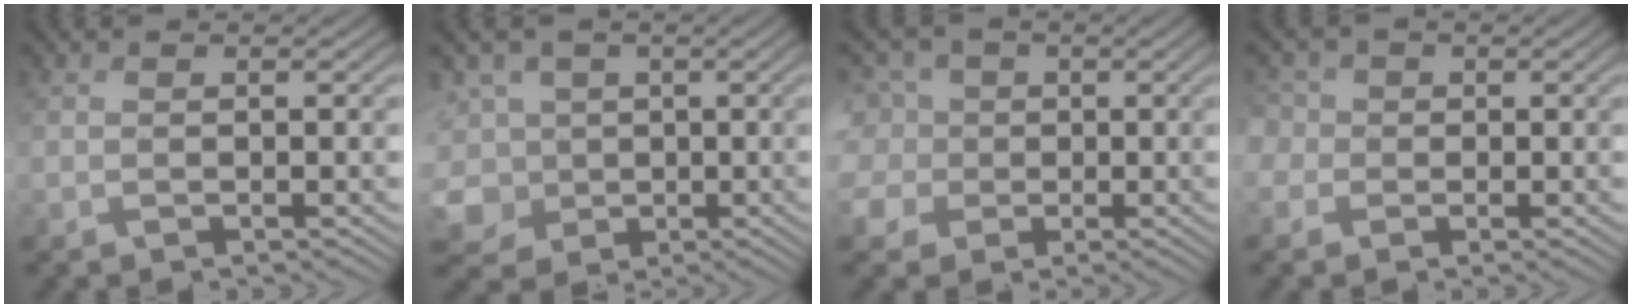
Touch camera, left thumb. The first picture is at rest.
{"total": 8.4, "force": [-2.0, 7.2, 3.7], "torque": [-0.127, -0.007, -0.059]}
{"total": 9.0, "force": [0.1, 8.1, 3.8], "torque": [-0.140, 0.019, -0.031]}
{"total": 4.8, "force": [0.4, 4.4, 1.8], "torque": [-0.068, 0.012, -0.018]}